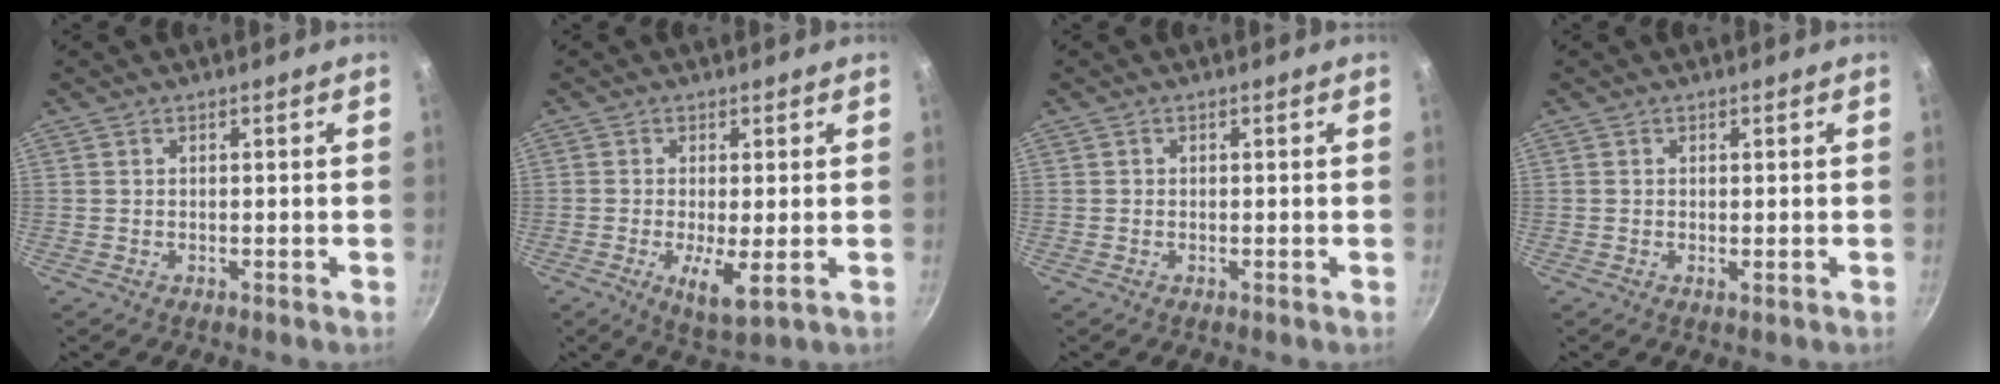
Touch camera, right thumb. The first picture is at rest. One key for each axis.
{"total": 6.1, "fx": -1.2, "fy": 1.5, "fz": 5.8, "tx": -0.108, "ty": -0.018, "tz": -0.014}
{"total": 0.0}
{"total": 0.5, "fx": 0.0, "fy": 0.1, "fz": 0.5, "tx": -0.009, "ty": -0.004, "tz": -0.001}